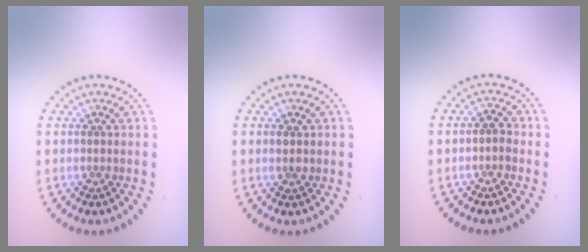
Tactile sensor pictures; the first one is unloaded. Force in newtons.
{"total": 1.1, "press": 1.0, "slide": 0.3}
{"total": 1.0, "press": 1.0, "slide": 0.4}